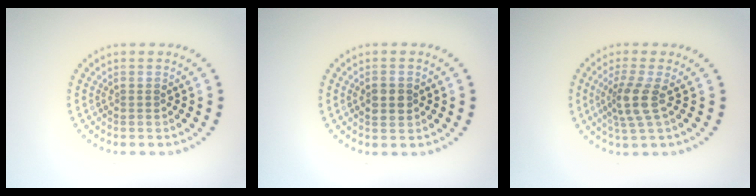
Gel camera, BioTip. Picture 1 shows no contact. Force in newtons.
{"total": 2.4, "press": 2.4, "slide": 0.1}
{"total": 2.7, "press": 2.1, "slide": 1.7}